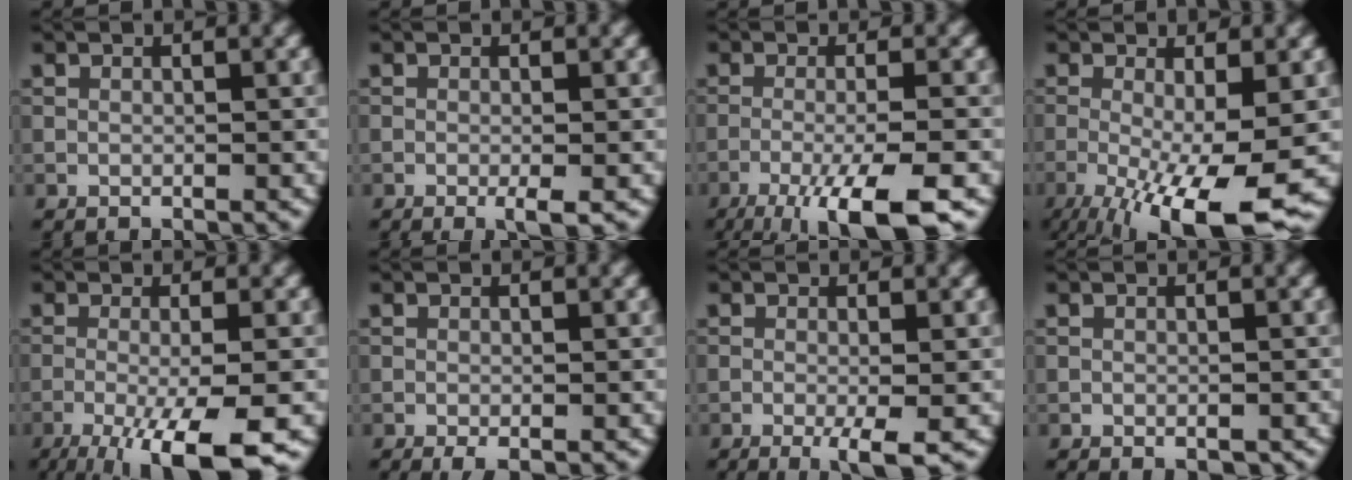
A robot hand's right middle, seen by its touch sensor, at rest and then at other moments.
{"total": 1.4, "force": [-0.5, 0.2, 1.3], "torque": [-0.022, -0.007, -0.010]}
{"total": 8.3, "force": [-4.9, 1.7, 6.6], "torque": [-0.096, -0.006, -0.085]}
{"total": 10.9, "force": [-4.1, 2.6, 9.8], "torque": [-0.164, -0.025, -0.060]}
{"total": 8.9, "force": [-4.3, 2.0, 7.6], "torque": [-0.108, -0.008, -0.072]}
{"total": 0.9, "force": [-0.5, 0.2, 0.8], "torque": [-0.016, -0.006, -0.008]}
{"total": 2.9, "force": [-1.1, 0.4, 2.7], "torque": [-0.049, -0.007, -0.019]}
{"total": 0.9, "force": [-0.5, 0.4, 0.6], "torque": [-0.008, -0.002, -0.005]}